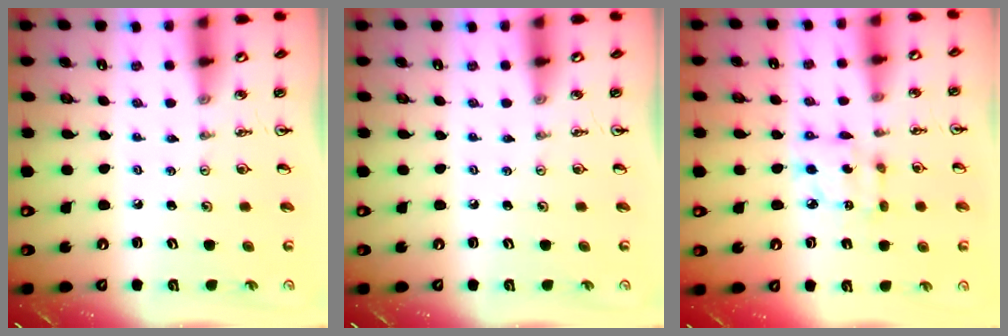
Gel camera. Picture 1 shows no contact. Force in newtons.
{"total": 0.0}
{"total": 6.9, "press": 6.9, "slide": 0.4}